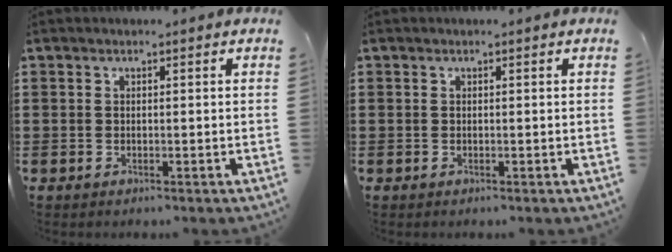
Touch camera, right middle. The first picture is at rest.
{"total": 0.0}